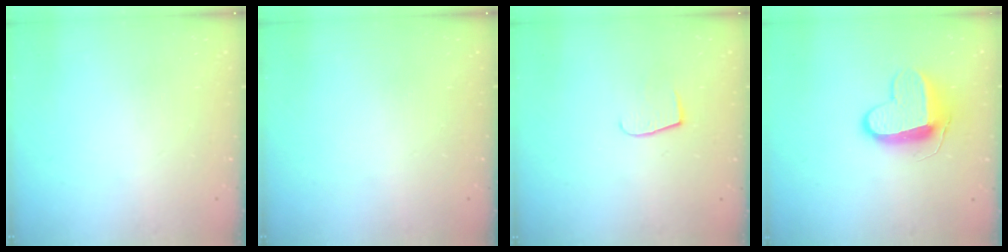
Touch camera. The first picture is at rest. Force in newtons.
{"total": 0.0}
{"total": 4.9, "press": 4.9, "slide": 0.5}
{"total": 10.3, "press": 10.2, "slide": 0.5}